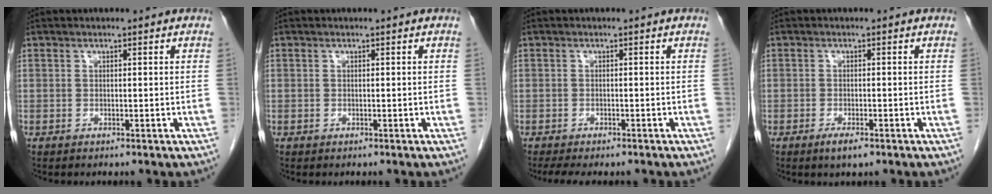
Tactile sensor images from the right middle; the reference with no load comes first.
{"total": 0.0}
{"total": 5.8, "force": [-4.8, 1.8, 2.7], "torque": [-0.036, -0.010, -0.069]}
{"total": 2.3, "force": [-1.5, 0.5, 1.7], "torque": [-0.034, -0.004, -0.025]}